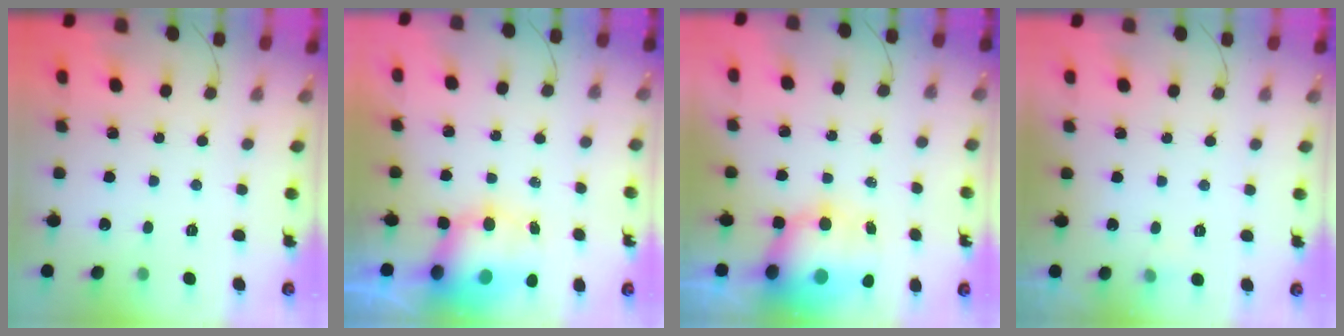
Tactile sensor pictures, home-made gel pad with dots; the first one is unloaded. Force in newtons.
{"total": 10.0, "press": 9.6, "slide": 2.7}
{"total": 13.0, "press": 11.4, "slide": 6.4}
{"total": 8.0, "press": 4.1, "slide": 6.9}